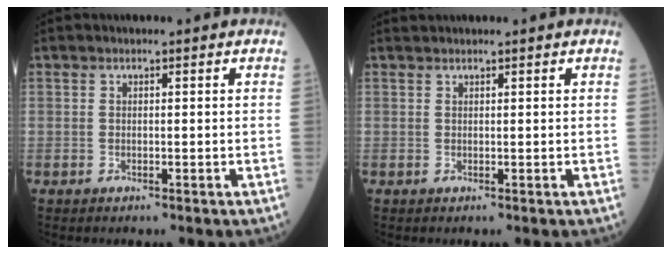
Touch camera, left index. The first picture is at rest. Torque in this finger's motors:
{"motor_torque": [-0.08, -0.03, -0.02, -0.01]}